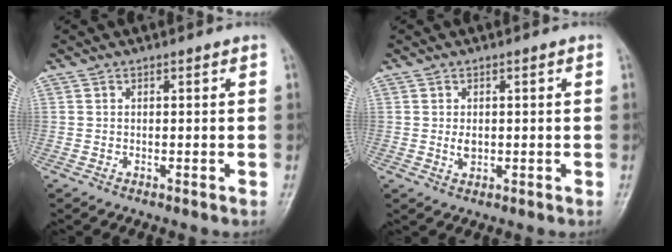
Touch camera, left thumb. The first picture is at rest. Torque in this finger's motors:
{"motor_torque": [0.51, 0.50, 0.10, -0.14, 0.00]}